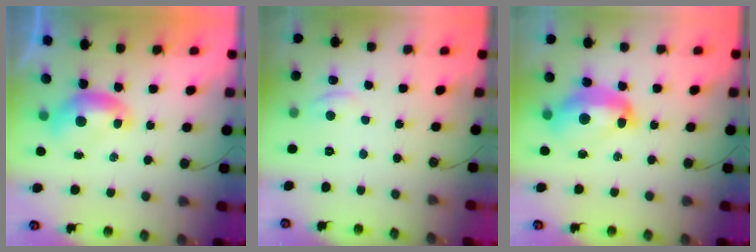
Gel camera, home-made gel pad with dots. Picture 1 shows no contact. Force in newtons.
{"total": 1.6, "press": 1.5, "slide": 0.5}
{"total": 9.2, "press": 9.1, "slide": 1.2}